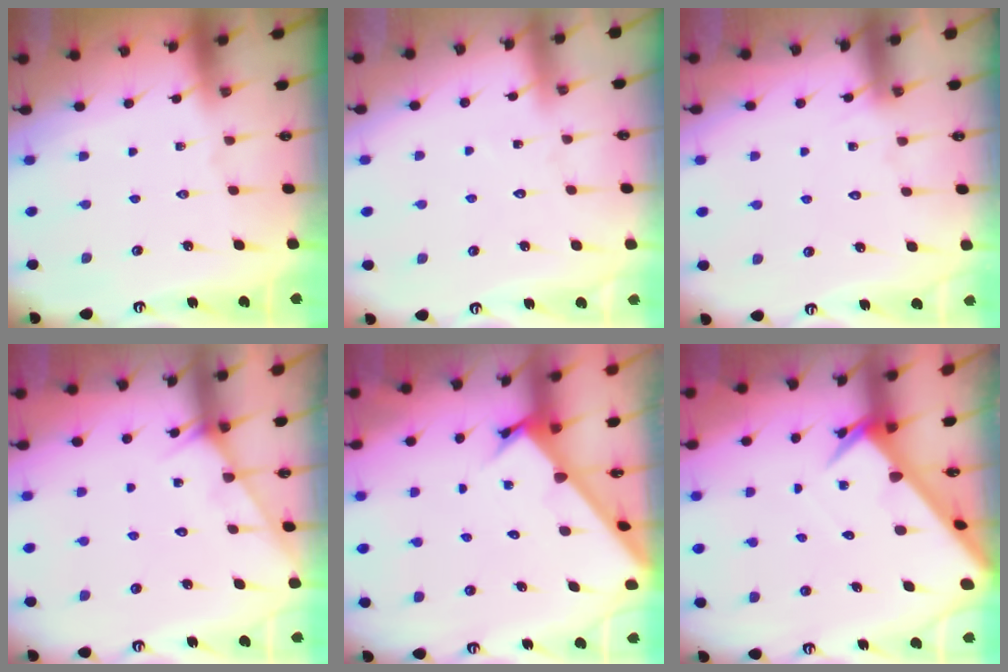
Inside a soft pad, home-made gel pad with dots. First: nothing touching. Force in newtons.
{"total": 4.5, "press": 4.5, "slide": 0.4}
{"total": 5.3, "press": 5.3, "slide": 0.3}
{"total": 6.4, "press": 6.4, "slide": 0.4}
{"total": 2.8, "press": 2.8, "slide": 0.2}
{"total": 4.1, "press": 4.1, "slide": 0.4}